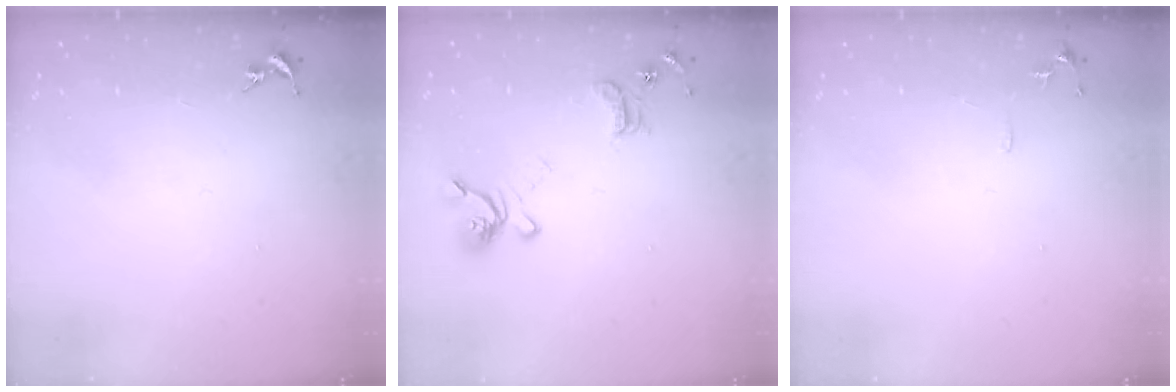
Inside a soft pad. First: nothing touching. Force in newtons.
{"total": 14.2, "press": 14.1, "slide": 1.6}
{"total": 5.7, "press": 5.6, "slide": 0.6}